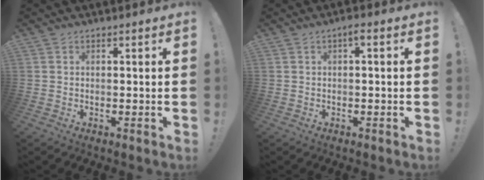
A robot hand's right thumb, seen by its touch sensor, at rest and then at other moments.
{"total": 1.7, "force": [-0.3, 0.2, 1.7], "torque": [-0.031, 0.006, -0.009]}